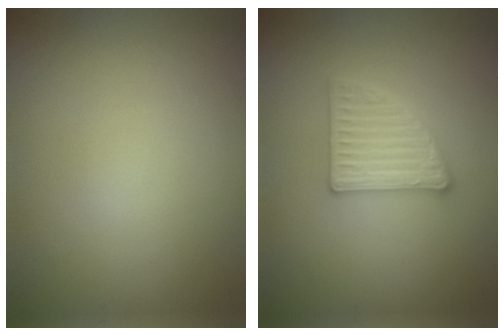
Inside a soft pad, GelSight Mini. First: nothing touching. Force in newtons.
{"total": 3.1, "press": 3.1, "slide": 0.7}